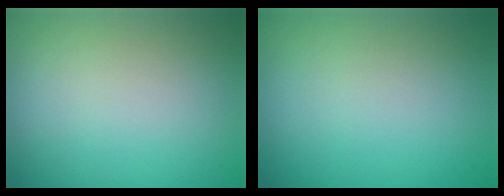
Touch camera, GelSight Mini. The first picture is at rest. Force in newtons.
{"total": 0.0}